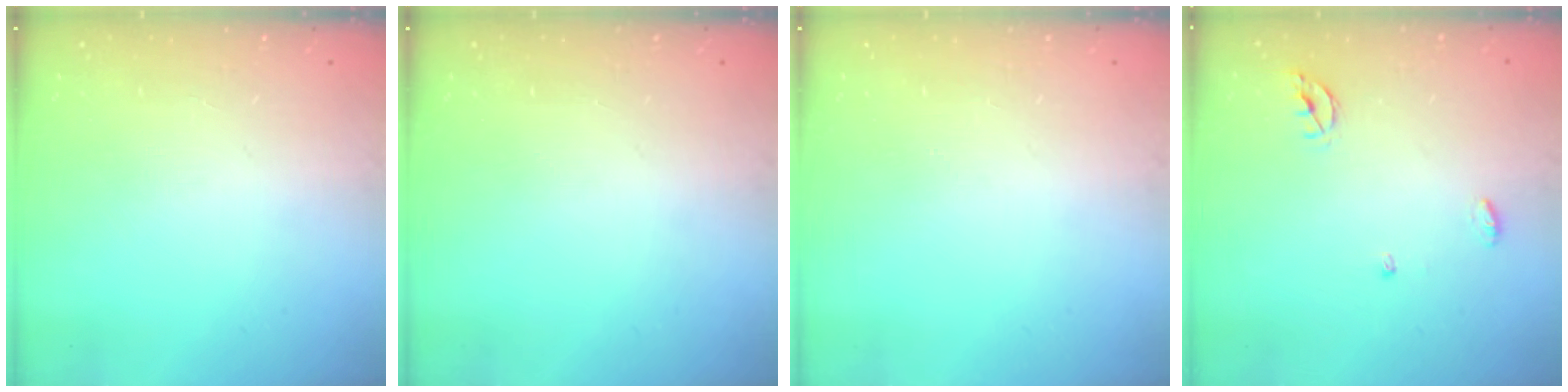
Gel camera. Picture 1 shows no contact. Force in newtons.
{"total": 0.0}
{"total": 0.0}
{"total": 4.2, "press": 4.2, "slide": 0.3}